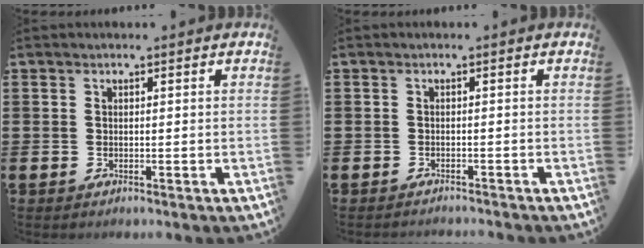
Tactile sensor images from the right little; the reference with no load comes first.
{"total": 0.8, "force": [-0.7, -0.1, -0.1], "torque": [0.001, 0.000, -0.016]}